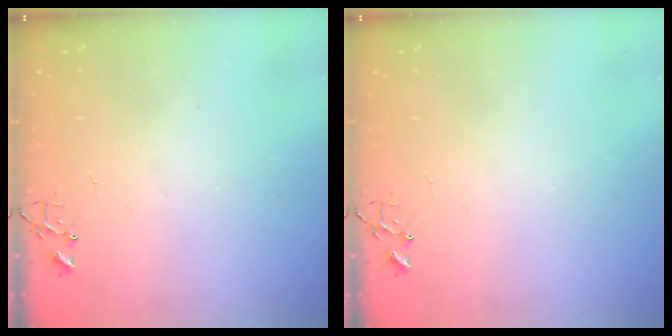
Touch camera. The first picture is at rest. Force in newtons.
{"total": 0.0}